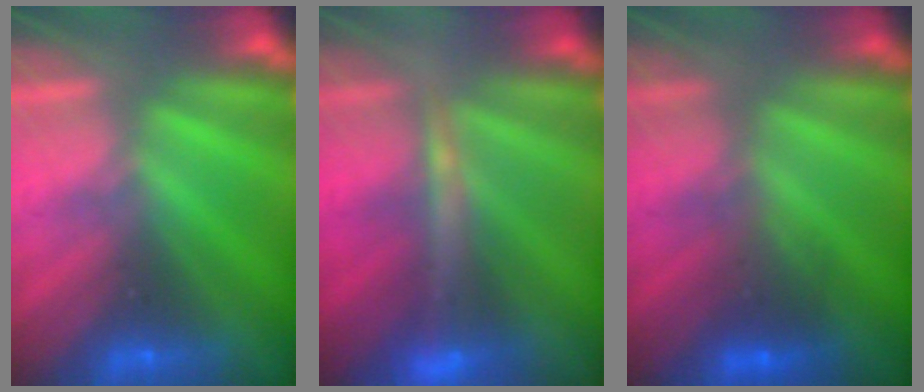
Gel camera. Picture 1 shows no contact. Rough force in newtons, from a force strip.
{"total": 5.0}
{"total": 2.2}